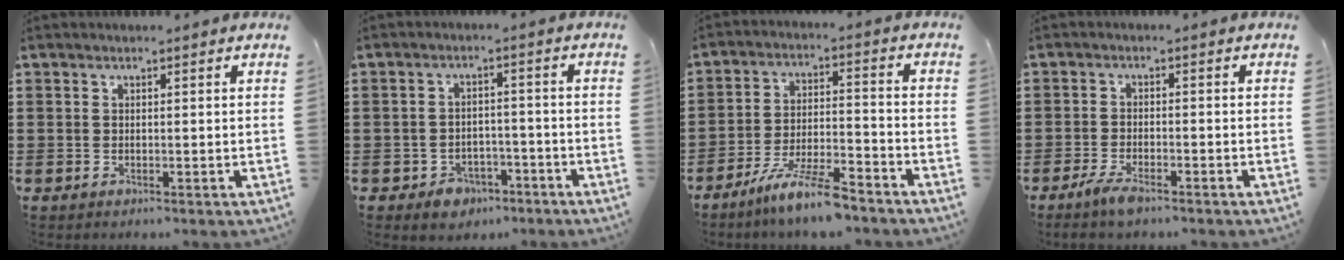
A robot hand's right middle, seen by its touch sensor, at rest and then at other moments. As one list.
[{"total": 3.6, "force": [-2.9, 2.0, 0.8], "torque": [-0.018, 0.009, -0.059]}, {"total": 8.5, "force": [-7.0, 0.8, 4.8], "torque": [-0.097, 0.000, -0.134]}, {"total": 3.4, "force": [-2.3, 0.7, 2.4], "torque": [-0.059, -0.005, -0.047]}]